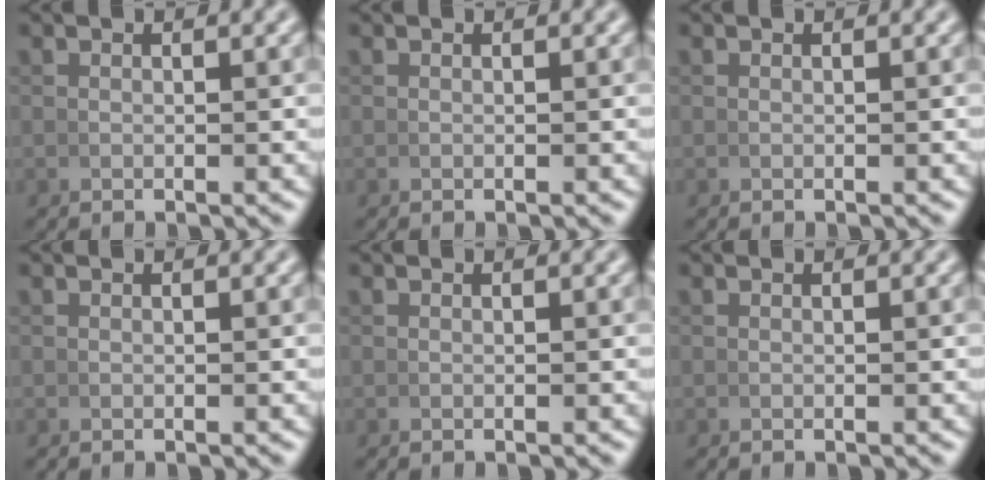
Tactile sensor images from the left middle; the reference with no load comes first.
{"total": 0.0}
{"total": 0.0}
{"total": 0.0}
{"total": 0.0}
{"total": 0.0}